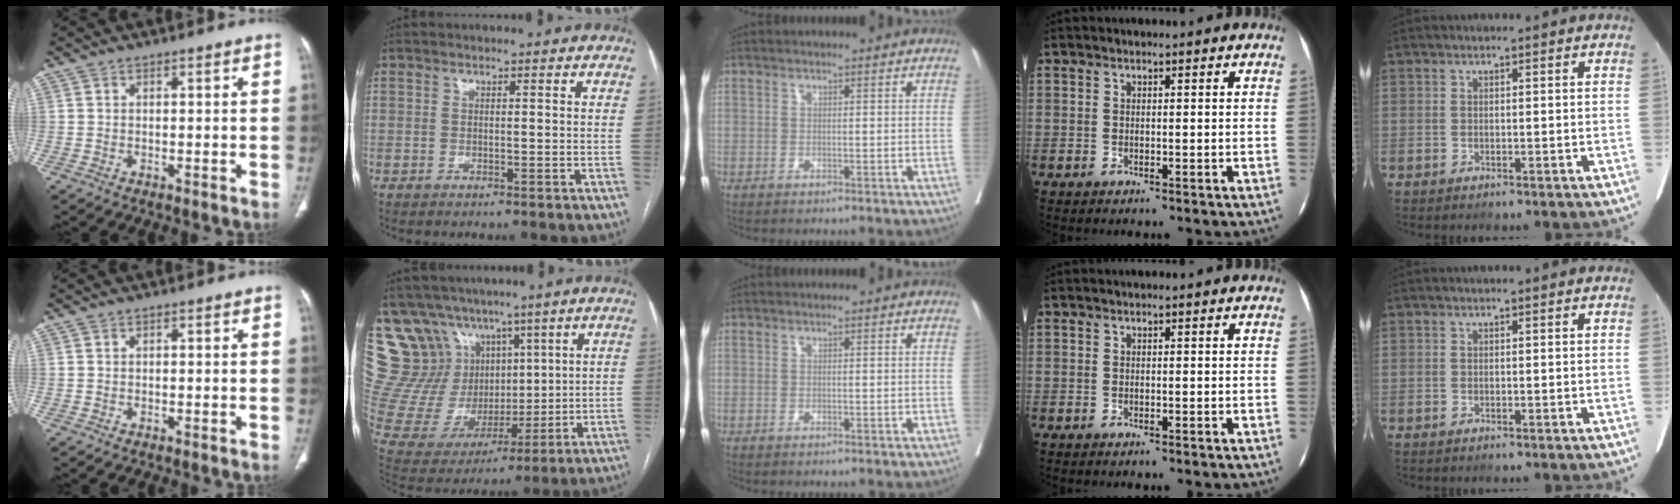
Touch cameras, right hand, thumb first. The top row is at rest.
{"index": {"total": 17.9, "force": [11.0, 12.6, 6.1], "torque": [-0.133, 0.055, 0.230]}}